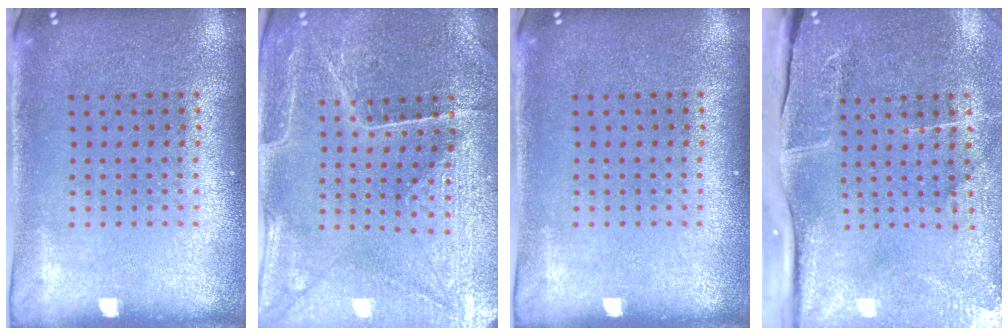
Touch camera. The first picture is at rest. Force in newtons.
{"total": 2.7, "press": 2.7, "slide": 0.2}
{"total": 0.0}
{"total": 4.9, "press": 3.9, "slide": 3.0}